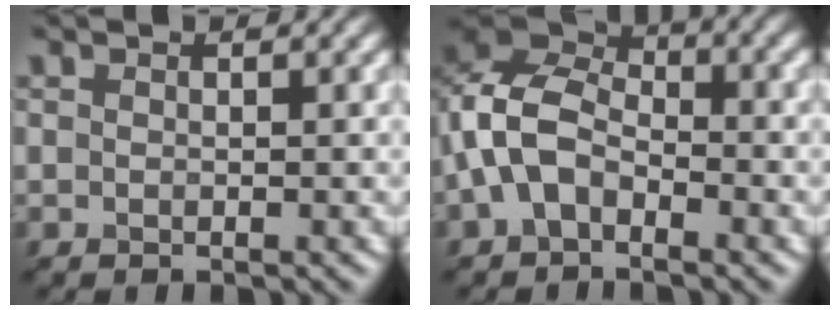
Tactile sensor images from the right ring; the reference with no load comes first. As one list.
[{"total": 6.7, "force": [-1.9, 4.3, 4.8], "torque": [-0.107, 0.018, -0.051]}]